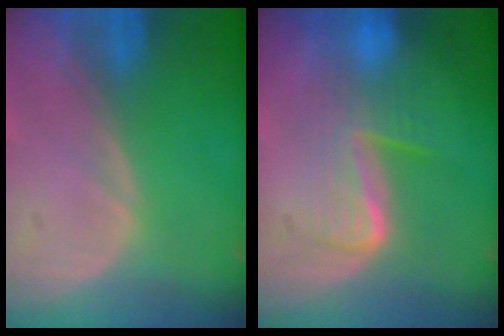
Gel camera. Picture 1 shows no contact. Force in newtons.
{"total": 6.6, "press": 6.3, "slide": 1.9}